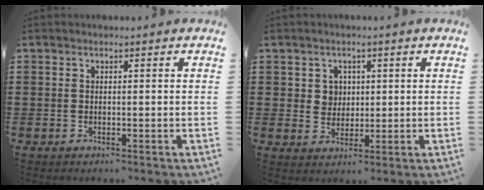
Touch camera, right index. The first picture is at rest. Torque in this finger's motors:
{"motor_torque": [0.54, 0.17, 0.01, 0.01]}